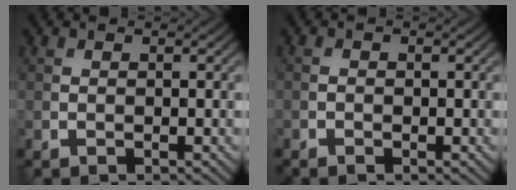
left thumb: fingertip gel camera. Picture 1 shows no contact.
{"total": 0.8, "force": [-0.6, 0.5, 0.3], "torque": [-0.006, 0.000, -0.011]}